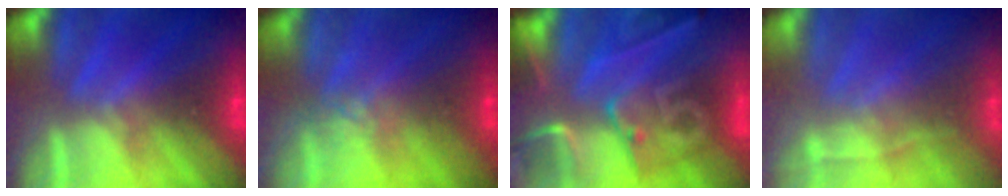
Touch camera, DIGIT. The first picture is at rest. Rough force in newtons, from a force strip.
{"total": 3.7}
{"total": 8.1}
{"total": 2.0}